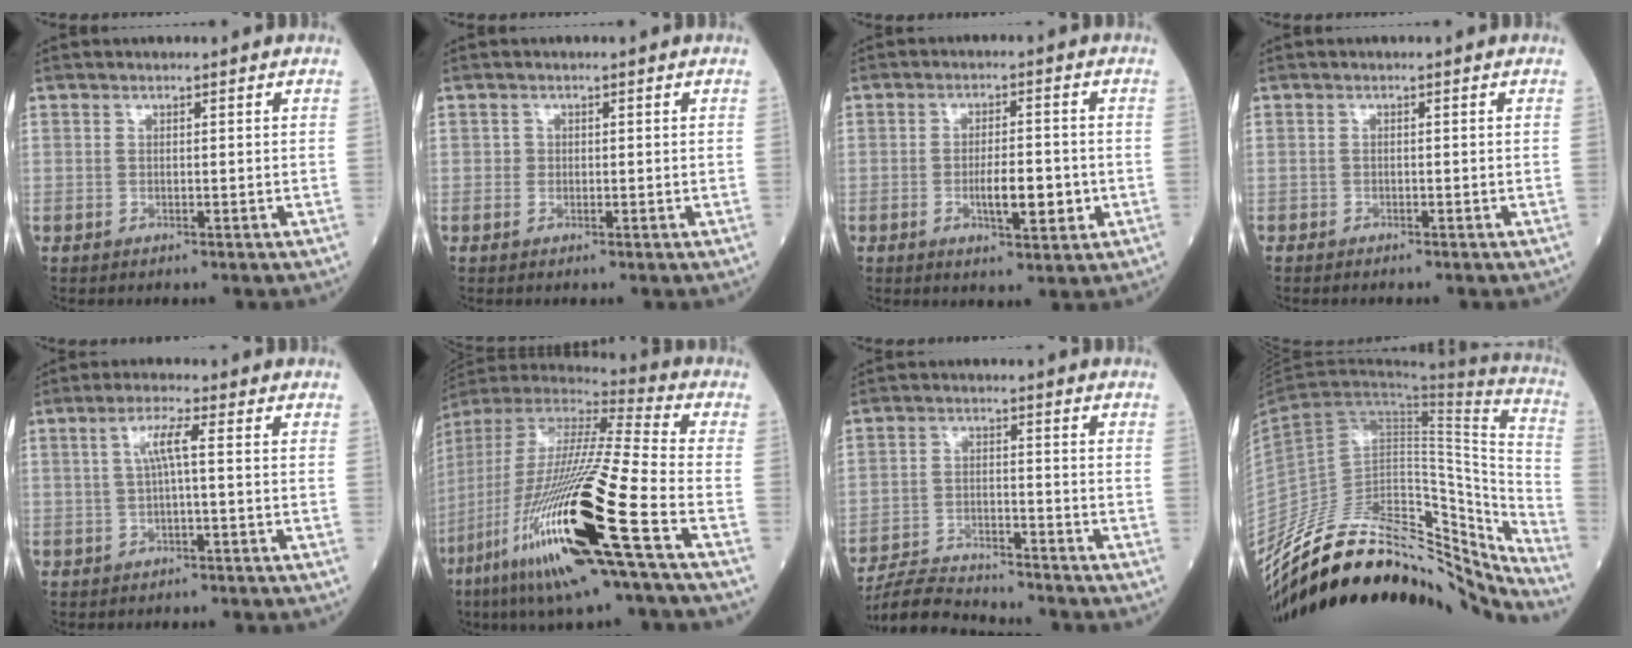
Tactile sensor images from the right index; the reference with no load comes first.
{"total": 1.1, "force": [0.0, 1.0, 0.4], "torque": [-0.013, 0.012, 0.003]}
{"total": 6.7, "force": [-1.6, 2.1, 6.1], "torque": [-0.109, -0.001, -0.021]}
{"total": 1.5, "force": [-1.1, 0.8, 0.6], "torque": [-0.020, -0.001, -0.016]}
{"total": 4.4, "force": [0.6, 0.7, 4.3], "torque": [-0.089, 0.015, 0.014]}
{"total": 30.1, "force": [-11.7, 2.3, 27.6], "torque": [-0.562, -0.078, -0.221]}
{"total": 9.9, "force": [-9.6, 0.9, 2.4], "torque": [-0.053, -0.004, -0.169]}
{"total": 32.4, "force": [-27.1, 9.2, 15.0], "torque": [-0.216, 0.014, -0.411]}